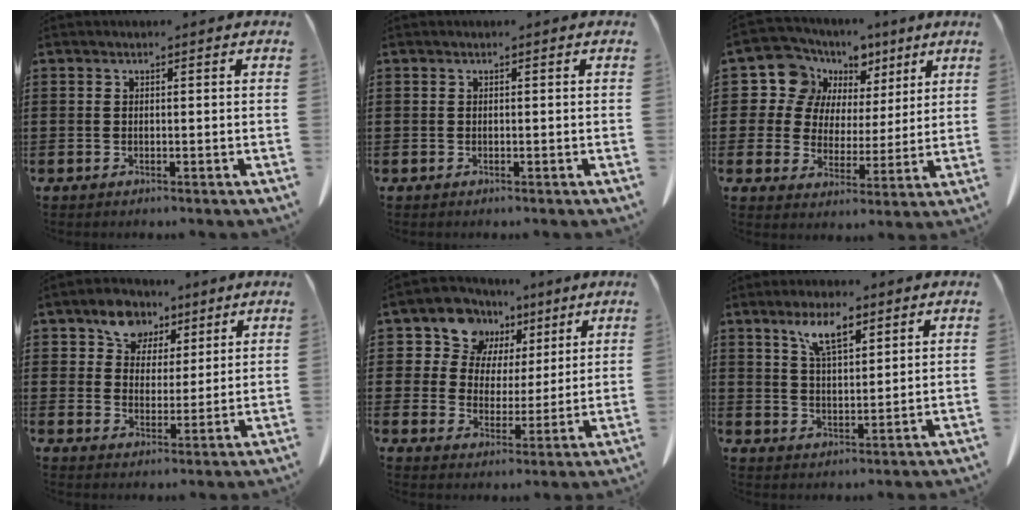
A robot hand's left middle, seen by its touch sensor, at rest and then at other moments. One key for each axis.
{"total": 0.0}
{"total": 10.4, "fx": 5.4, "fy": 8.5, "fz": 2.6, "tx": -0.106, "ty": -0.025, "tz": 0.101}
{"total": 7.1, "fx": 5.1, "fy": 4.7, "fz": 1.5, "tx": -0.055, "ty": -0.011, "tz": 0.093}
{"total": 9.4, "fx": 5.7, "fy": 7.2, "fz": 2.4, "tx": -0.082, "ty": -0.024, "tz": 0.104}
{"total": 7.1, "fx": 4.6, "fy": 2.2, "fz": 4.9, "tx": -0.100, "ty": -0.003, "tz": 0.080}